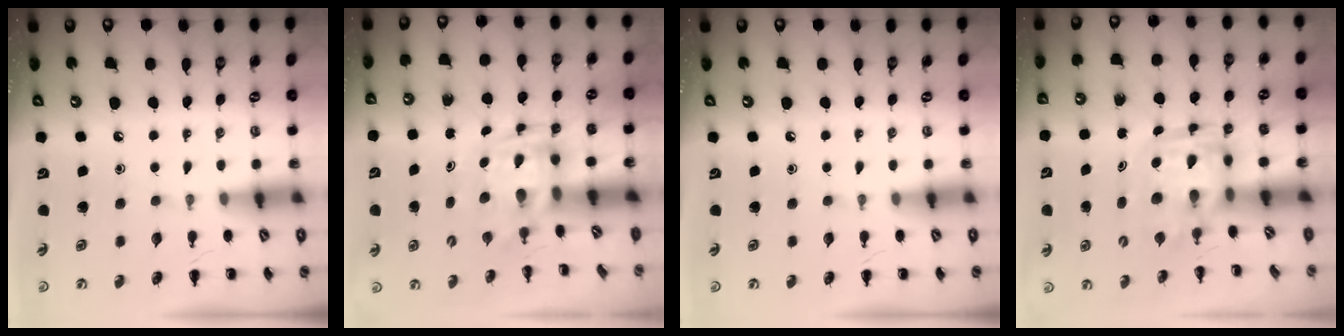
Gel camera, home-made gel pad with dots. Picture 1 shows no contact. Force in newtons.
{"total": 3.6, "press": 3.6, "slide": 0.7}
{"total": 0.0}
{"total": 3.6, "press": 3.5, "slide": 0.7}